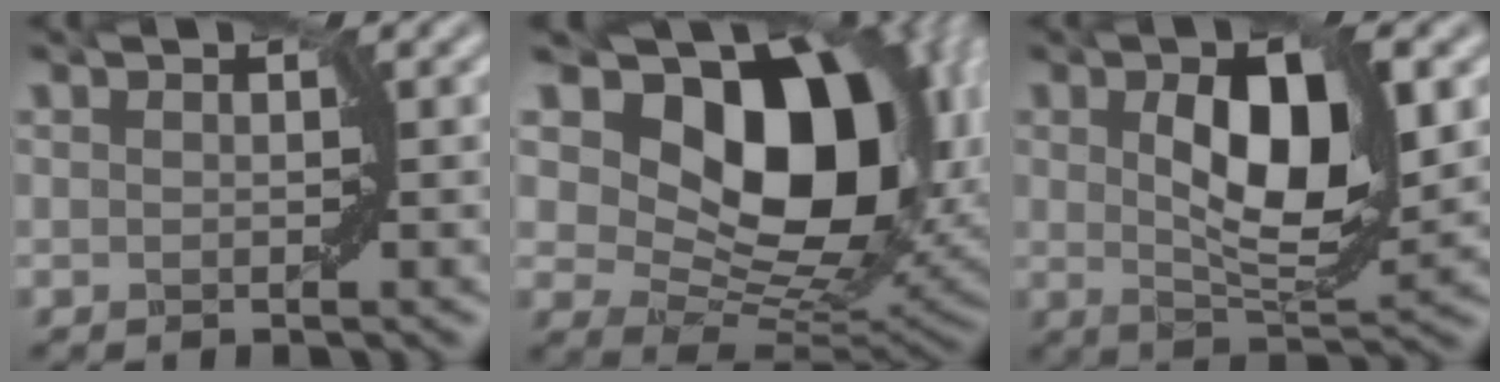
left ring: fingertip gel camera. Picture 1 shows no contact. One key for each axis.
{"total": 16.6, "fx": 5.4, "fy": 10.6, "fz": 11.6, "tx": -0.175, "ty": -0.001, "tz": 0.102}
{"total": 7.7, "fx": 1.3, "fy": 3.2, "fz": 6.8, "tx": -0.116, "ty": -0.001, "tz": 0.026}